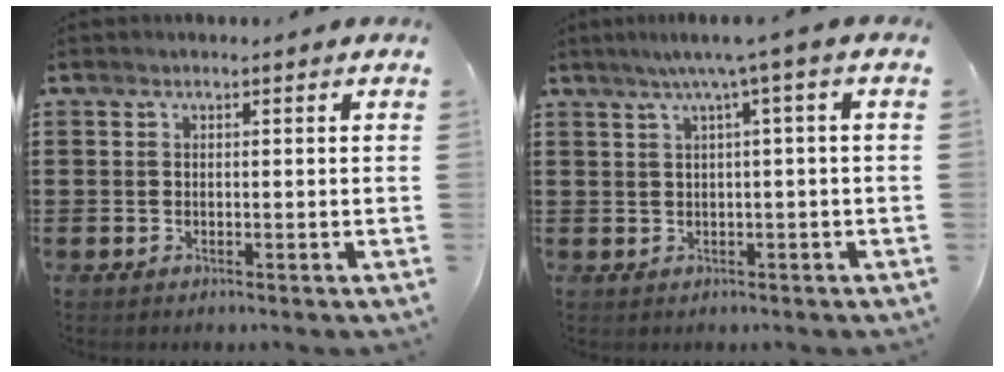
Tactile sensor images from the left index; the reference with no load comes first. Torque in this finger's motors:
{"motor_torque": [0.60, -0.57, 0.33, 0.04]}